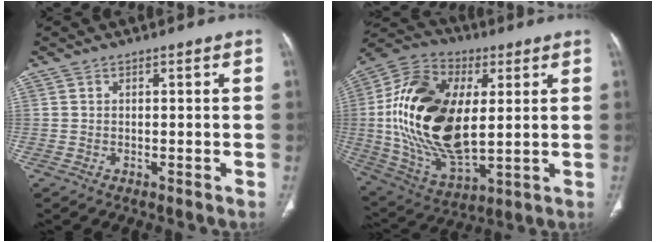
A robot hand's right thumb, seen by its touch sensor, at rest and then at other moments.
{"total": 25.6, "force": [2.9, 14.0, 21.2], "torque": [-0.406, -0.012, 0.053]}